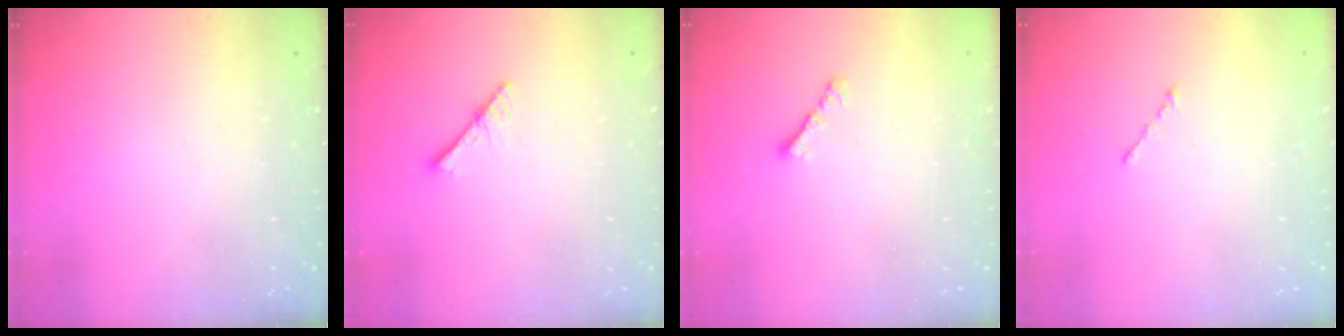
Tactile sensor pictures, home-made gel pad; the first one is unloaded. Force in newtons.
{"total": 2.9, "press": 2.9, "slide": 0.2}
{"total": 2.6, "press": 2.5, "slide": 0.7}
{"total": 0.7, "press": 0.7, "slide": 0.2}